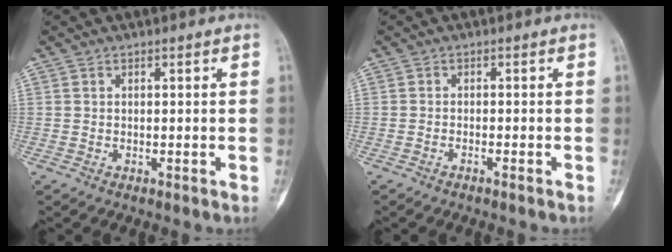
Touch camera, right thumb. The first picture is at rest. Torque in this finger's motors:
{"motor_torque": [-0.55, 0.52, -0.55, 0.03, -0.04]}